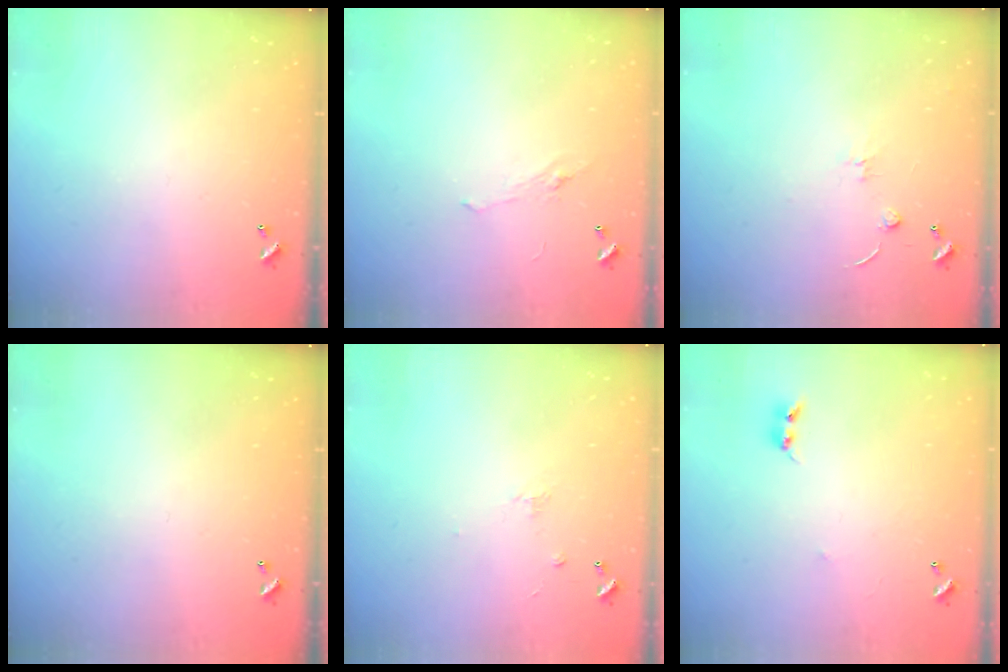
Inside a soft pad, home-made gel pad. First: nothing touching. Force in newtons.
{"total": 2.2, "press": 2.1, "slide": 0.8}
{"total": 1.3, "press": 1.2, "slide": 0.5}
{"total": 0.0}
{"total": 1.2, "press": 1.1, "slide": 0.6}
{"total": 2.7, "press": 2.7, "slide": 0.3}